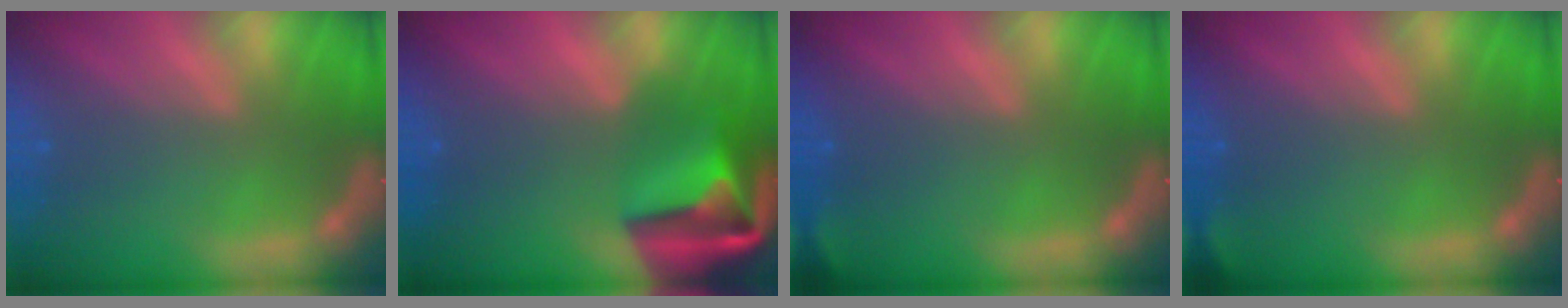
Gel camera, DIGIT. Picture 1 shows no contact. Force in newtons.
{"total": 10.1}
{"total": 1.4}
{"total": 1.4}